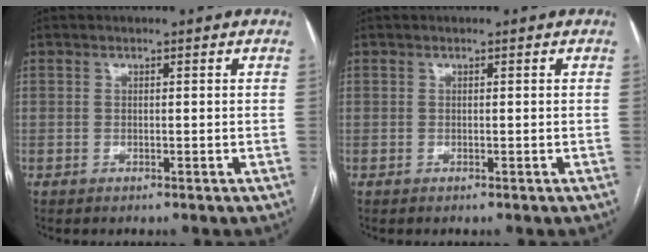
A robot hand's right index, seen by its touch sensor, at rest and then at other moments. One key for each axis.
{"total": 0.0}